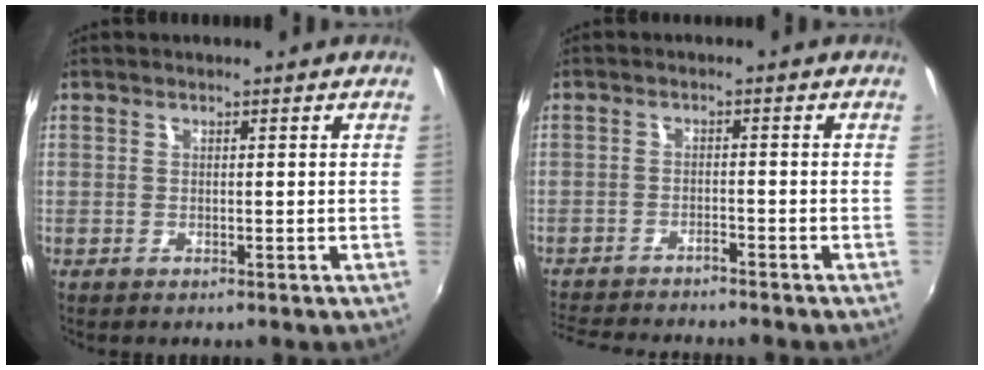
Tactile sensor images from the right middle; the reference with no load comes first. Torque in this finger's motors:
{"motor_torque": [1.05, -1.09, 0.07, 0.07]}